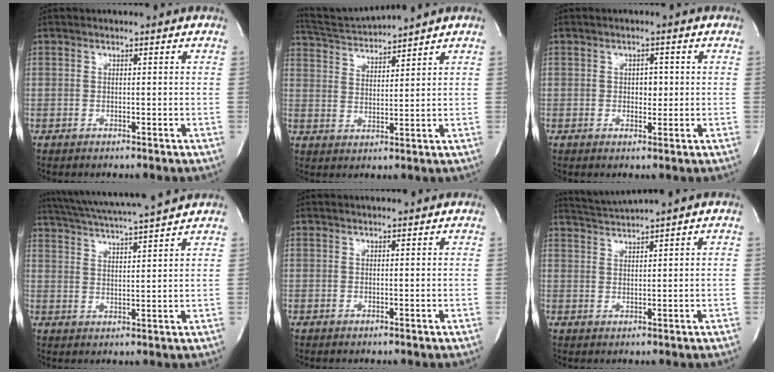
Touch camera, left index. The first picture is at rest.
{"total": 6.5, "force": [6.2, -1.7, 0.8], "torque": [-0.027, -0.002, 0.125]}
{"total": 2.0, "force": [-0.3, 1.3, 1.4], "torque": [-0.017, -0.008, -0.005]}
{"total": 12.8, "force": [11.6, -1.3, 5.3], "torque": [-0.105, -0.002, 0.174]}
{"total": 1.4, "force": [1.3, -0.2, 0.5], "torque": [-0.004, 0.004, 0.017]}
{"total": 3.1, "force": [2.5, -1.7, 0.1], "torque": [-0.004, -0.014, 0.055]}